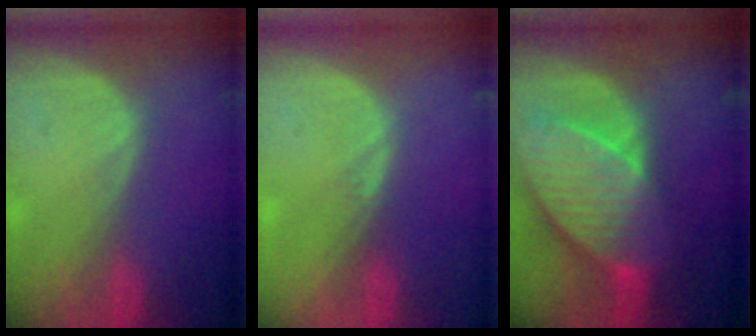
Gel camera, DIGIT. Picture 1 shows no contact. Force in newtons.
{"total": 0.5, "press": 0.5, "slide": 0.2}
{"total": 10.7, "press": 9.4, "slide": 5.1}